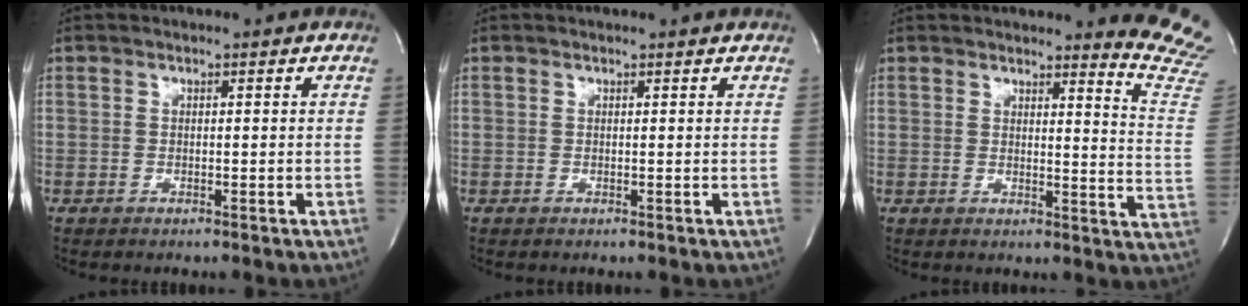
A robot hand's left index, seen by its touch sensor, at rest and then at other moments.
{"total": 1.2, "force": [1.2, -0.1, 0.1], "torque": [-0.007, 0.000, 0.010]}
{"total": 11.3, "force": [11.1, -0.5, 2.0], "torque": [-0.004, -0.136, 0.088]}